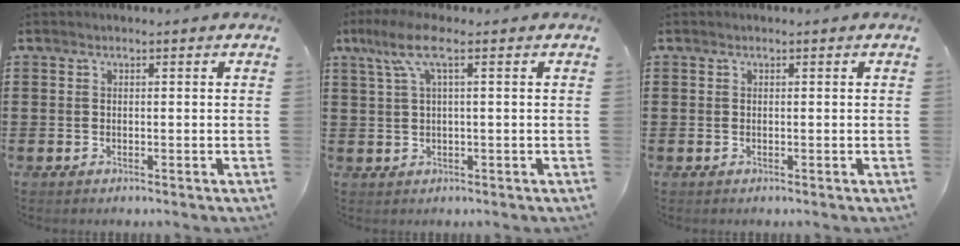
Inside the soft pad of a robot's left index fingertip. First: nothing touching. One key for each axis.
{"total": 5.4, "fx": 1.4, "fy": 1.1, "fz": 5.1, "tx": -0.109, "ty": 0.003, "tz": 0.019}
{"total": 0.0}